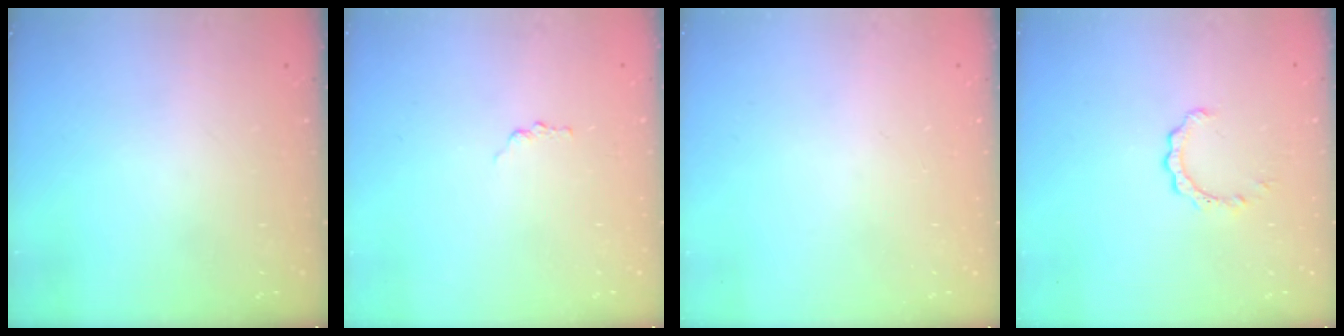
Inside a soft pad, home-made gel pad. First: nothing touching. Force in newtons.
{"total": 1.2, "press": 1.2, "slide": 0.2}
{"total": 1.4, "press": 1.4, "slide": 0.1}
{"total": 2.4, "press": 2.3, "slide": 0.3}